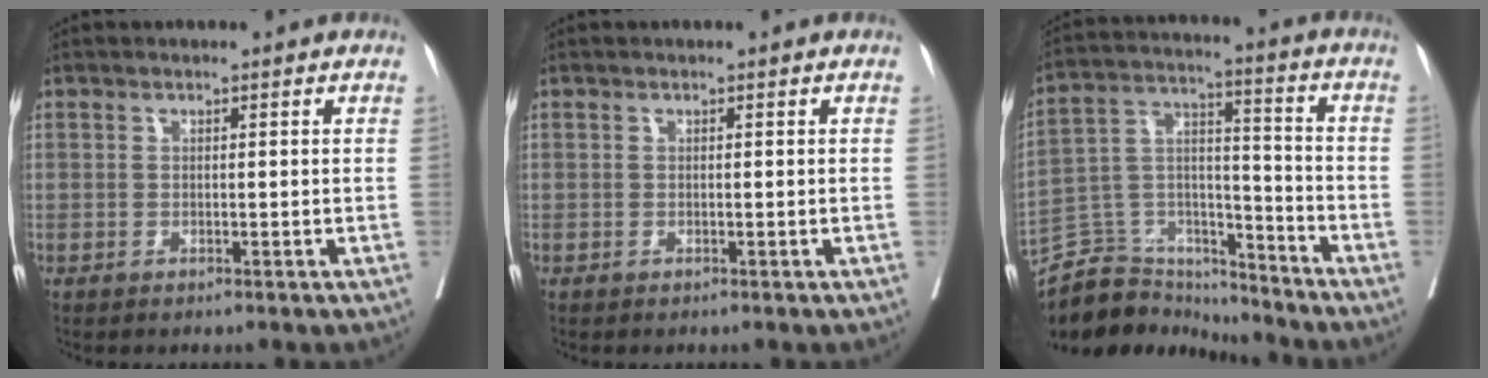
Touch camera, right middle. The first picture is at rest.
{"total": 0.0}
{"total": 14.3, "force": [-13.5, 4.4, 1.2], "torque": [-0.026, 0.058, -0.233]}